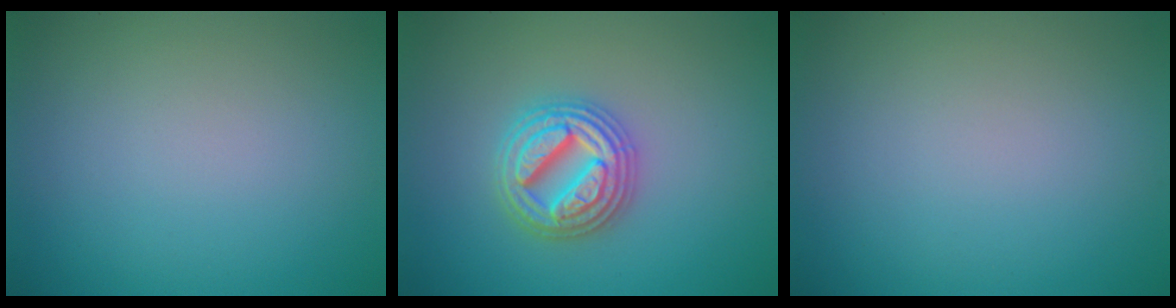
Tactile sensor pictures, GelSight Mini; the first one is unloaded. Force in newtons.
{"total": 4.9, "press": 4.8, "slide": 0.8}
{"total": 0.0}